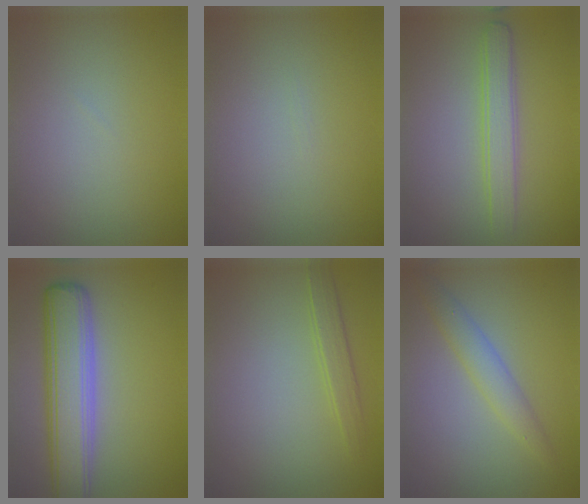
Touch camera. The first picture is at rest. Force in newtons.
{"total": 0.0}
{"total": 2.9, "press": 2.9, "slide": 0.1}
{"total": 7.0, "press": 7.0, "slide": 0.6}
{"total": 1.5, "press": 1.5, "slide": 0.0}
{"total": 2.5, "press": 2.5, "slide": 0.0}